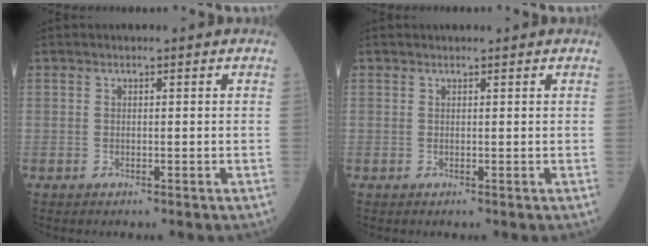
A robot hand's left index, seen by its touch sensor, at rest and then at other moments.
{"total": 0.9, "force": [0.9, 0.1, 0.2], "torque": [-0.007, 0.007, 0.015]}